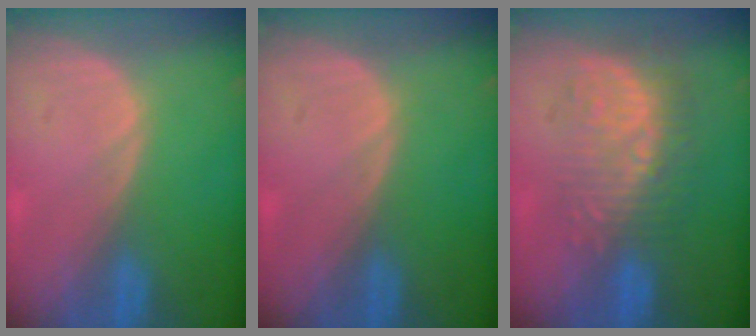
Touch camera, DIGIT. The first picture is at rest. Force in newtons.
{"total": 0.0}
{"total": 10.0, "press": 8.7, "slide": 4.9}